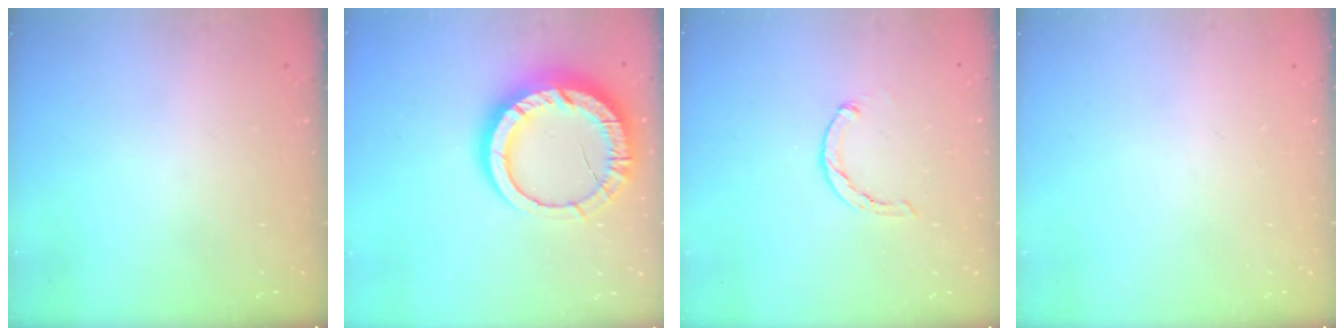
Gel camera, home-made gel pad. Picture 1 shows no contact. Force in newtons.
{"total": 16.2, "press": 16.2, "slide": 1.5}
{"total": 1.1, "press": 1.1, "slide": 0.2}
{"total": 0.0}